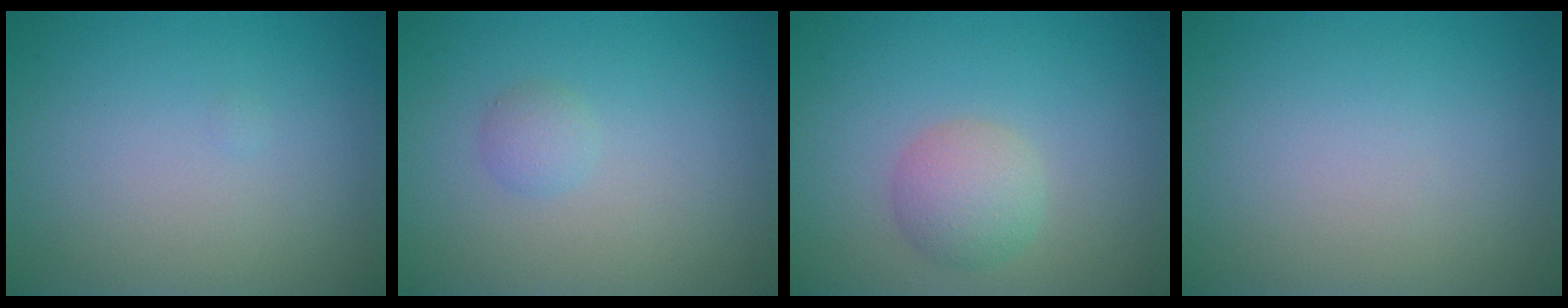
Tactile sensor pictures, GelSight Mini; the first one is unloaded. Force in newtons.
{"total": 1.1, "press": 1.1, "slide": 0.0}
{"total": 2.9, "press": 2.9, "slide": 0.0}
{"total": 0.0}